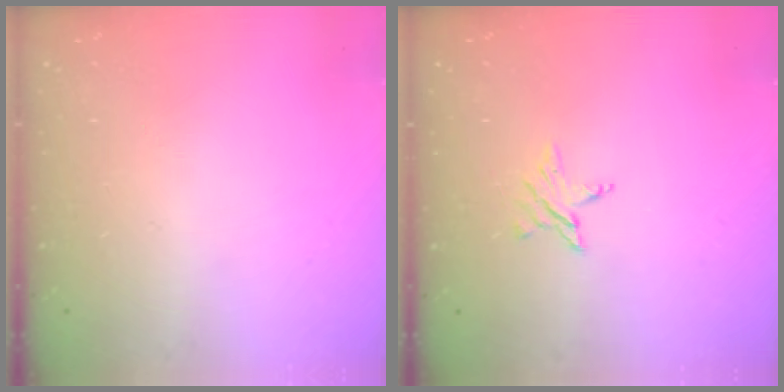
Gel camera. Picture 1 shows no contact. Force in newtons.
{"total": 4.3, "press": 4.3, "slide": 0.4}